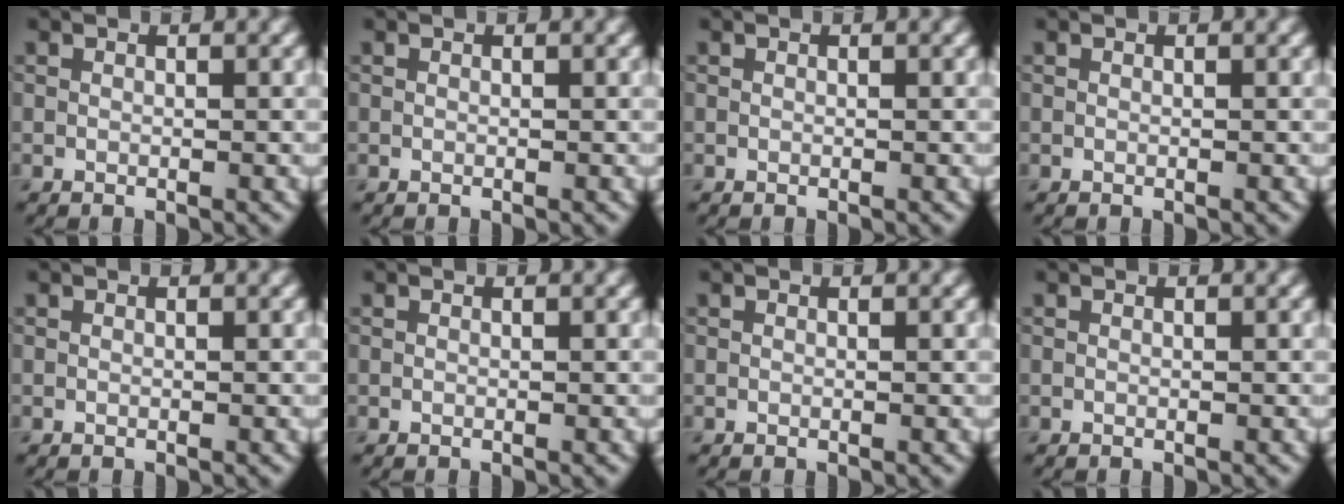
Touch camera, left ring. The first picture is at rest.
{"total": 0.0}
{"total": 0.0}
{"total": 0.0}
{"total": 0.0}
{"total": 0.0}
{"total": 0.0}
{"total": 0.0}